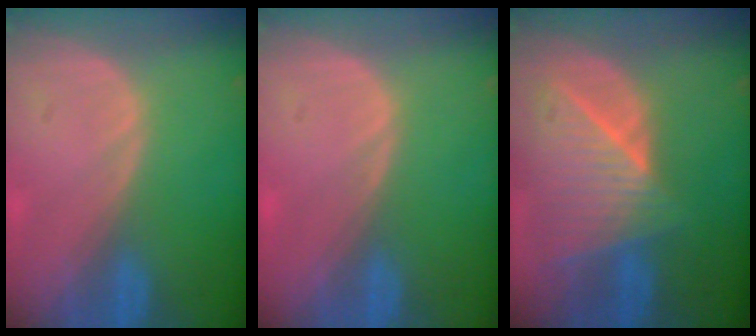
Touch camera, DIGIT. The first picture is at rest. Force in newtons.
{"total": 0.5, "press": 0.1, "slide": 0.5}
{"total": 9.0, "press": 8.0, "slide": 4.1}